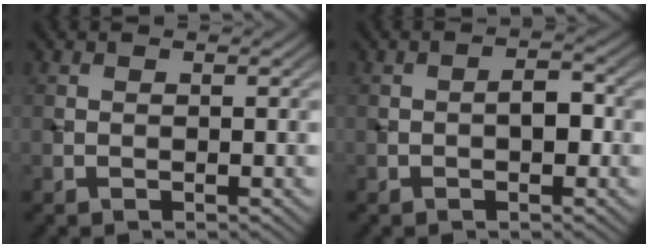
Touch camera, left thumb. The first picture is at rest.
{"total": 2.4, "force": [-0.5, 1.3, 2.0], "torque": [-0.031, 0.004, -0.014]}